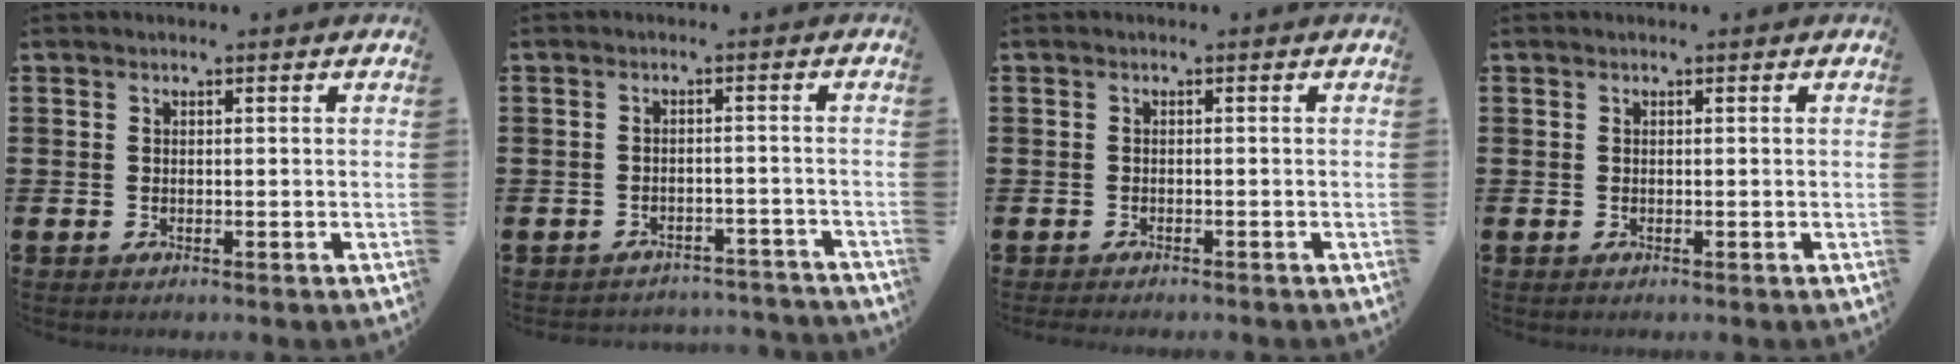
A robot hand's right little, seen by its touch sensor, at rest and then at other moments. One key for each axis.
{"total": 1.8, "fx": -1.8, "fy": 0.1, "fz": 0.0, "tx": -0.006, "ty": 0.003, "tz": -0.041}
{"total": 0.0}
{"total": 0.0}